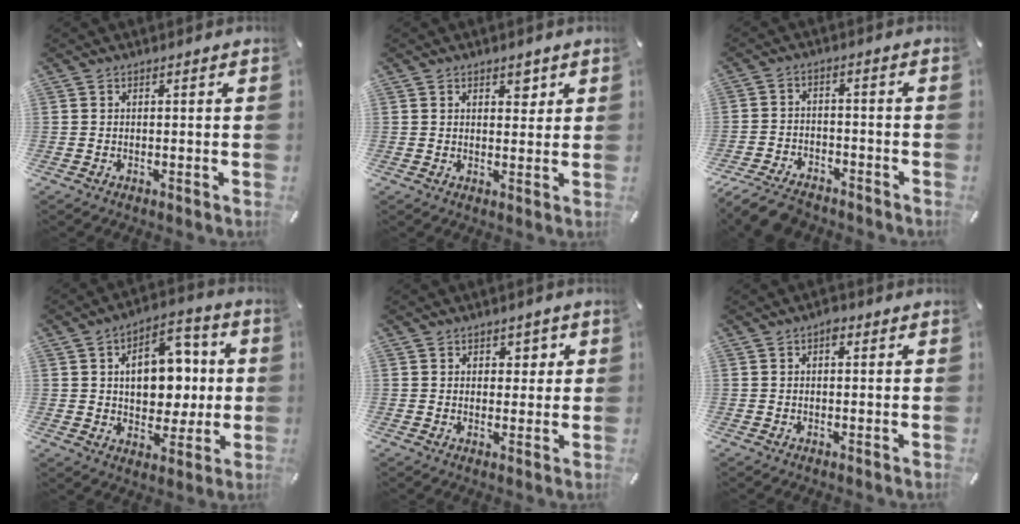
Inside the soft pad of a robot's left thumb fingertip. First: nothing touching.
{"total": 3.0, "force": [1.7, 2.0, 1.6], "torque": [-0.003, -0.009, 0.022]}
{"total": 7.5, "force": [-6.4, 2.9, 2.7], "torque": [-0.055, 0.027, -0.123]}
{"total": 14.1, "force": [1.4, 10.1, 9.8], "torque": [-0.120, 0.002, 0.026]}
{"total": 2.7, "force": [0.9, 2.5, 0.7], "torque": [0.004, -0.003, 0.007]}
{"total": 1.7, "force": [0.4, 1.1, 1.1], "torque": [-0.008, 0.001, 0.003]}